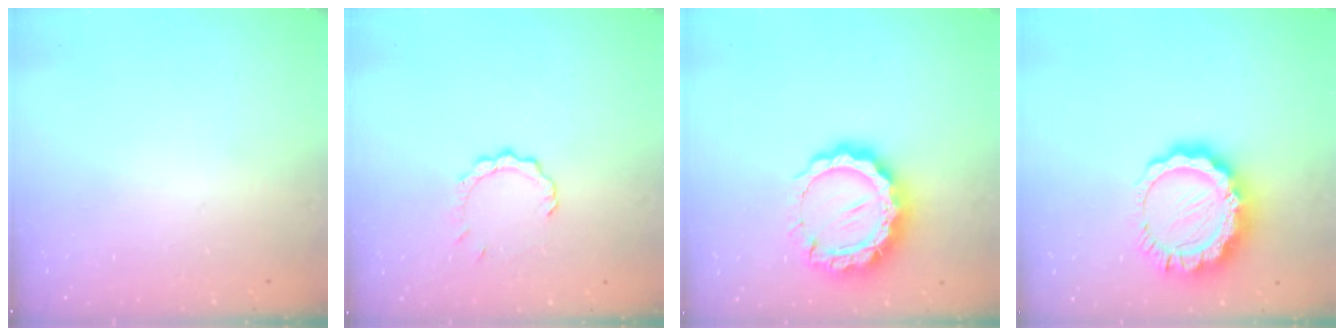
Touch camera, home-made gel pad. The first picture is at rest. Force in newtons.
{"total": 3.6, "press": 3.6, "slide": 0.4}
{"total": 17.8, "press": 17.7, "slide": 1.4}
{"total": 14.7, "press": 14.6, "slide": 1.3}